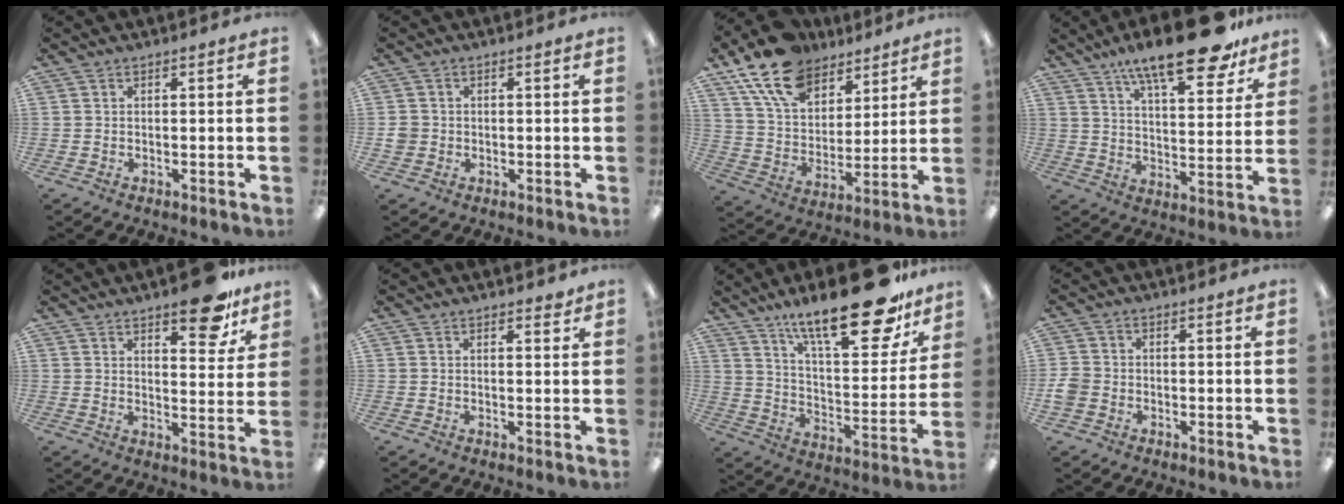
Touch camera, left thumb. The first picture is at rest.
{"total": 2.5, "force": [-0.3, 2.4, 0.5], "torque": [-0.009, 0.005, -0.007]}
{"total": 17.0, "force": [12.1, 9.5, 7.2], "torque": [-0.144, -0.060, 0.226]}
{"total": 17.9, "force": [13.3, 5.3, 10.8], "torque": [-0.162, -0.079, 0.217]}
{"total": 11.9, "force": [8.8, 4.6, 6.7], "torque": [-0.065, -0.058, 0.145]}
{"total": 1.5, "force": [1.3, 0.6, 0.3], "torque": [0.001, -0.004, 0.024]}
{"total": 24.4, "force": [17.5, 7.8, 15.0], "torque": [-0.218, -0.116, 0.288]}
{"total": 3.4, "force": [-1.1, 2.9, 1.5], "torque": [-0.029, 0.006, -0.021]}